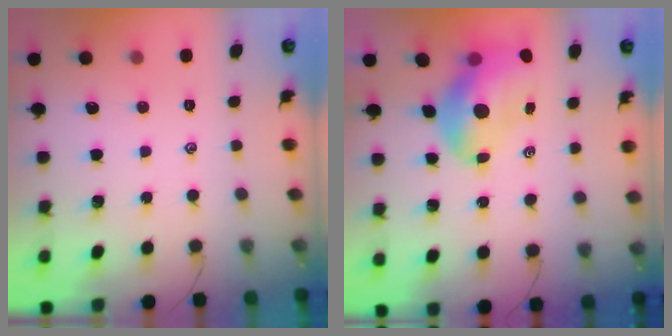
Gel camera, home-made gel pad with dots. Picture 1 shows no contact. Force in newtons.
{"total": 10.4, "press": 9.9, "slide": 3.0}